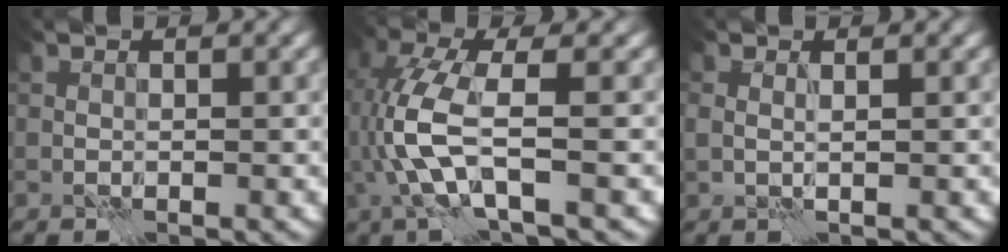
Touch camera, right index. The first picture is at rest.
{"total": 5.9, "force": [-0.8, 1.6, 5.7], "torque": [-0.150, 0.007, -0.018]}
{"total": 1.1, "force": [1.0, -0.4, 0.3], "torque": [-0.003, 0.001, 0.021]}